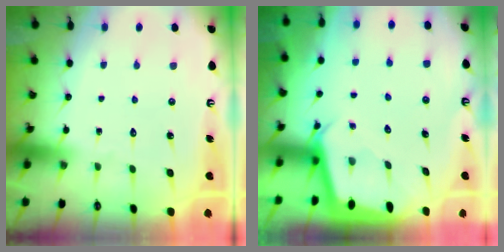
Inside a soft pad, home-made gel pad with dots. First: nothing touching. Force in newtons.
{"total": 2.0, "press": 2.0, "slide": 0.0}